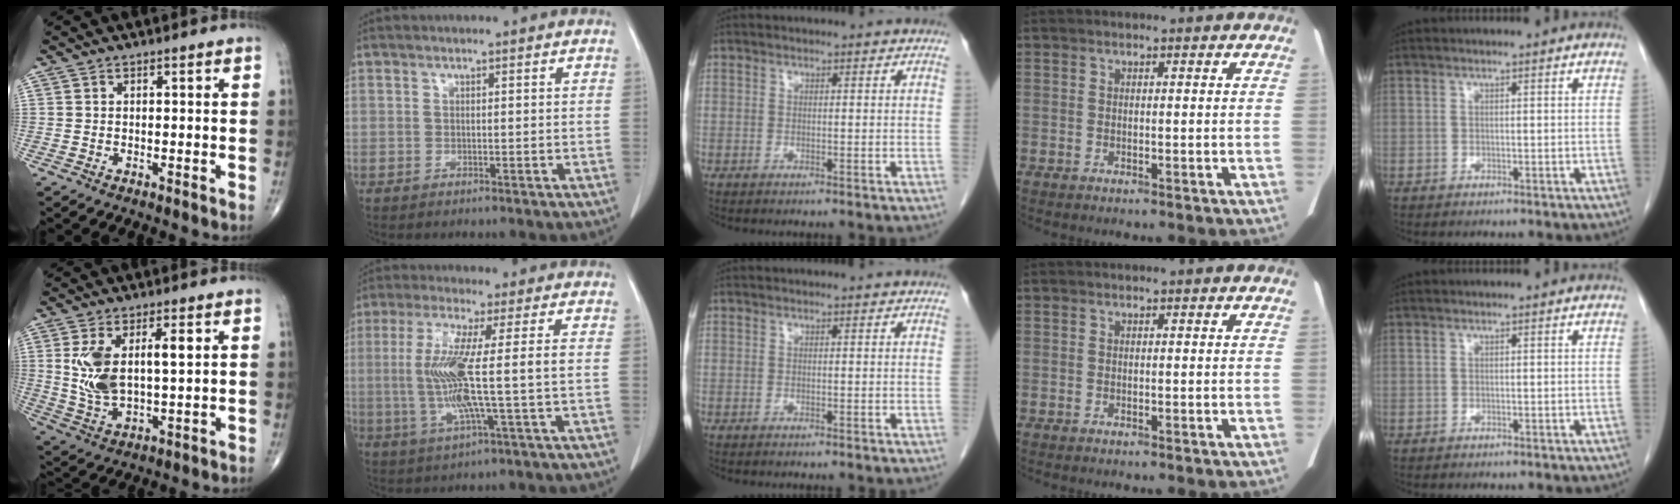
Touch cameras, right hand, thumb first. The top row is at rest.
{"thumb": {"total": 11.8, "force": [2.5, 5.4, 10.2], "torque": [-0.193, -0.011, 0.055]}, "index": {"total": 10.7, "force": [-0.3, -0.4, 10.7], "torque": [-0.230, -0.008, -0.009]}}